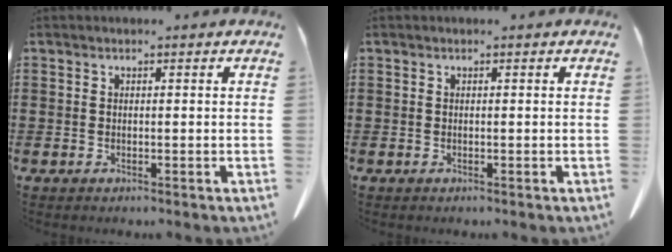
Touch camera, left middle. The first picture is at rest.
{"total": 0.0}